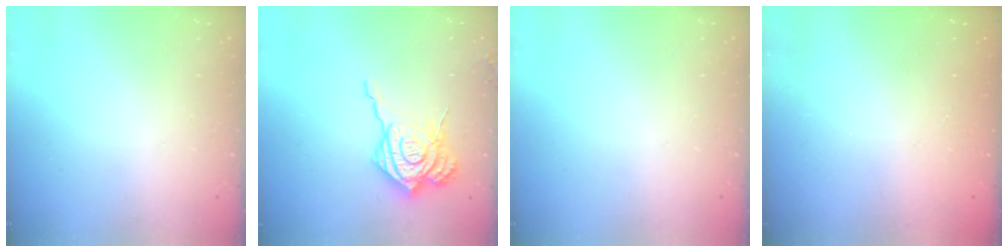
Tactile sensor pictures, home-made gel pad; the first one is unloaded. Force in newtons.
{"total": 17.4, "press": 17.3, "slide": 1.7}
{"total": 0.0}
{"total": 2.5, "press": 2.4, "slide": 0.8}